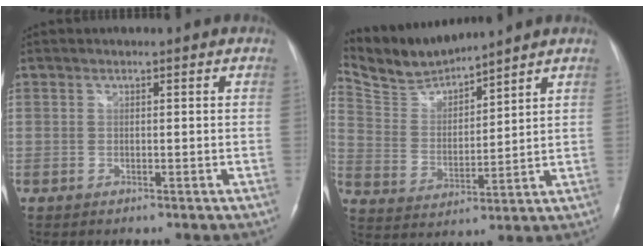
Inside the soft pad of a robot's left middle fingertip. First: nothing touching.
{"total": 9.0, "force": [8.9, 0.2, 1.1], "torque": [-0.047, 0.010, 0.192]}